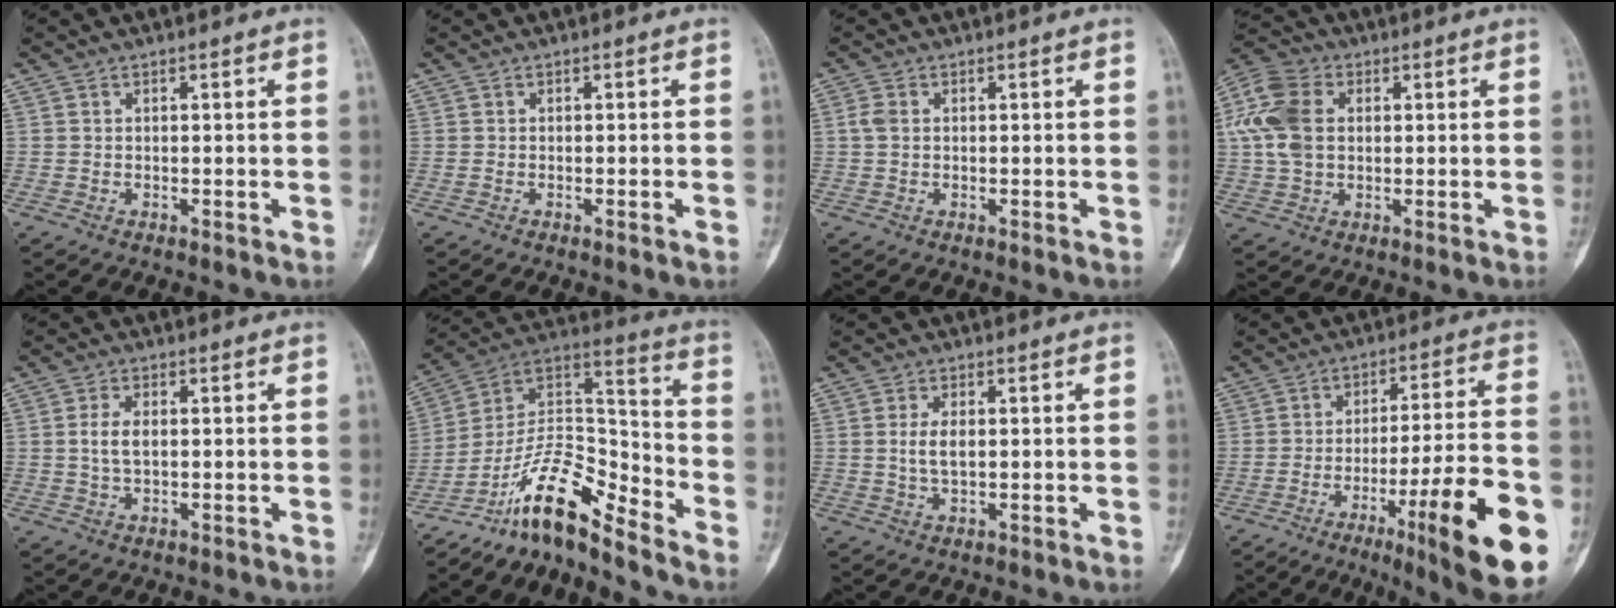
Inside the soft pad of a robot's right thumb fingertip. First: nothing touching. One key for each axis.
{"total": 0.7, "fx": -0.3, "fy": 0.0, "fz": 0.7, "tx": -0.012, "ty": 0.001, "tz": -0.001}
{"total": 2.0, "fx": 0.2, "fy": 1.4, "fz": 1.4, "tx": -0.036, "ty": 0.003, "tz": 0.002}
{"total": 11.6, "fx": 1.8, "fy": 8.2, "fz": 8.1, "tx": -0.172, "ty": 0.017, "tz": 0.030}
{"total": 3.9, "fx": 0.3, "fy": 2.1, "fz": 3.3, "tx": -0.070, "ty": 0.002, "tz": 0.005}
{"total": 14.2, "fx": -11.5, "fy": 3.6, "fz": 7.6, "tx": -0.122, "ty": 0.117, "tz": -0.211}
{"total": 3.9, "fx": 0.4, "fy": 1.9, "fz": 3.4, "tx": -0.069, "ty": -0.002, "tz": 0.009}
{"total": 21.9, "fx": -8.8, "fy": 3.2, "fz": 19.8, "tx": -0.251, "ty": 0.025, "tz": -0.124}